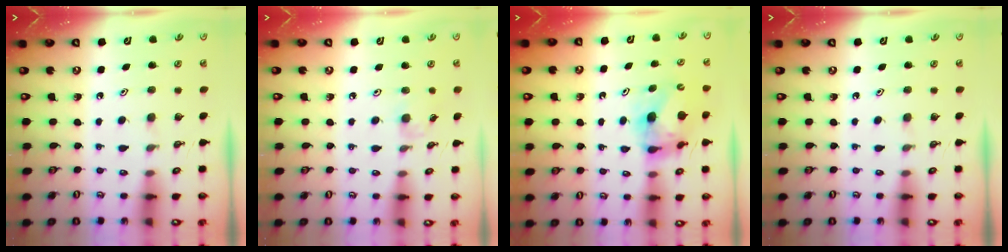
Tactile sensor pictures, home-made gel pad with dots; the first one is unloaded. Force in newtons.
{"total": 2.9, "press": 2.8, "slide": 0.5}
{"total": 6.6, "press": 6.6, "slide": 0.5}
{"total": 0.0}